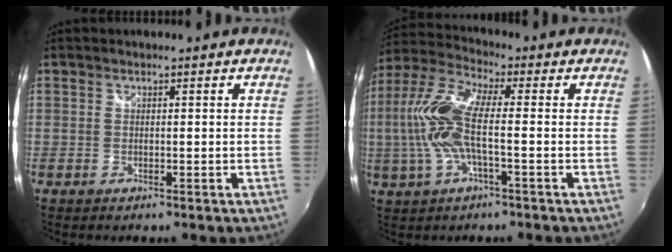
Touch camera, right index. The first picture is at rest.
{"total": 12.5, "force": [-1.1, 3.3, 12.0], "torque": [-0.252, 0.005, -0.025]}